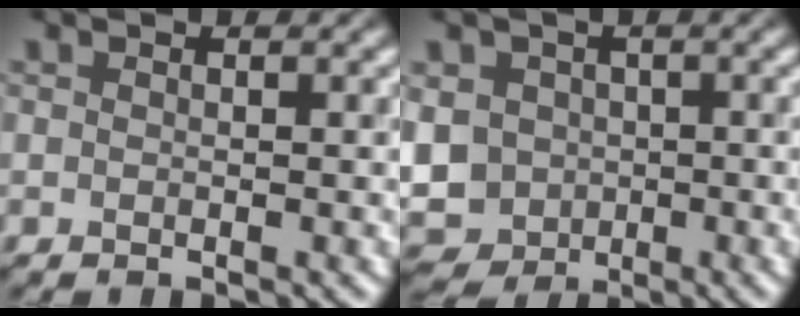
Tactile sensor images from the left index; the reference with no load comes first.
{"total": 6.6, "force": [-0.8, 5.9, 2.9], "torque": [-0.070, -0.006, -0.027]}